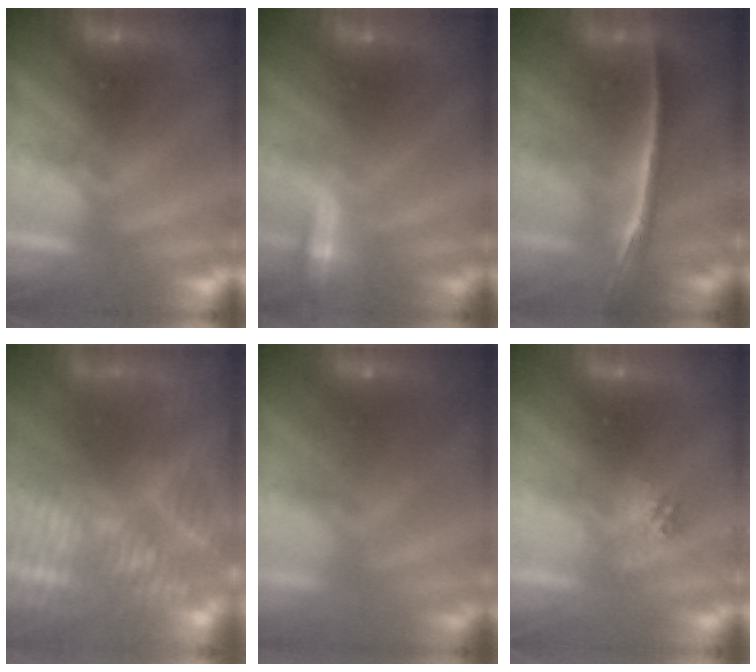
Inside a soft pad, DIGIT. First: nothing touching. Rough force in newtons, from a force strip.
{"total": 2.0}
{"total": 1.3}
{"total": 7.4}
{"total": 7.1}
{"total": 2.3}